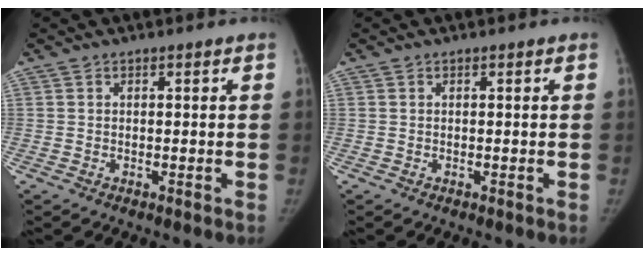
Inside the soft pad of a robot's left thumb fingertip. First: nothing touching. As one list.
[{"total": 0.0}]